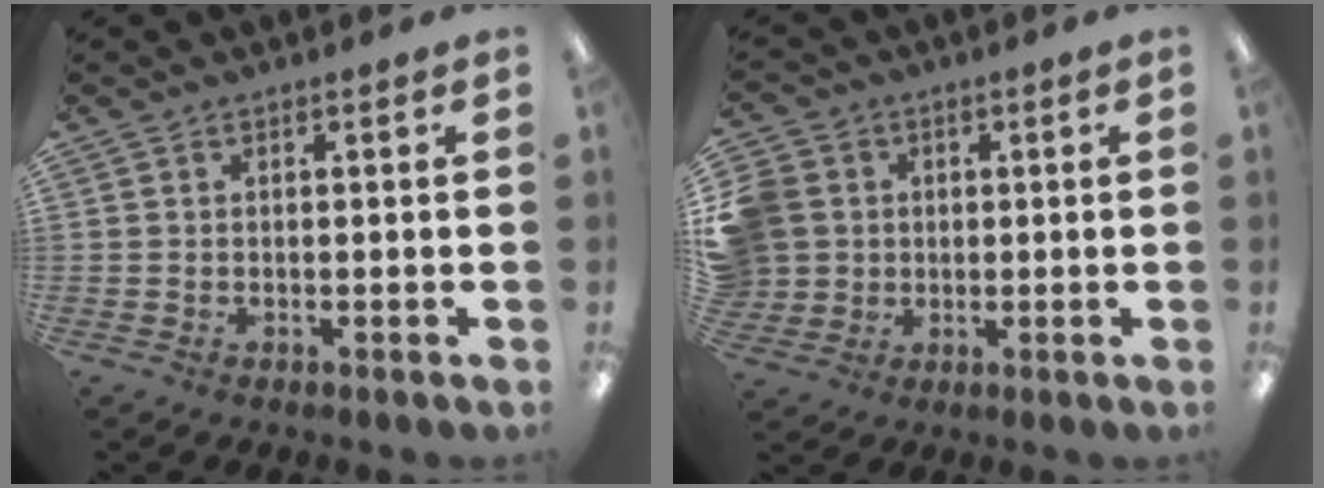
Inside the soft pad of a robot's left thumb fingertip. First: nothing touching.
{"total": 8.4, "force": [1.5, 8.0, 1.9], "torque": [-0.062, 0.013, 0.038]}